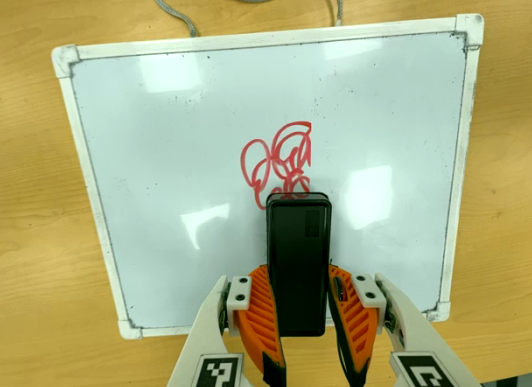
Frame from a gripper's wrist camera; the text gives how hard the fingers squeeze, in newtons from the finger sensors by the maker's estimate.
{"total": 8.1, "left": 5.9, "right": 10.4}